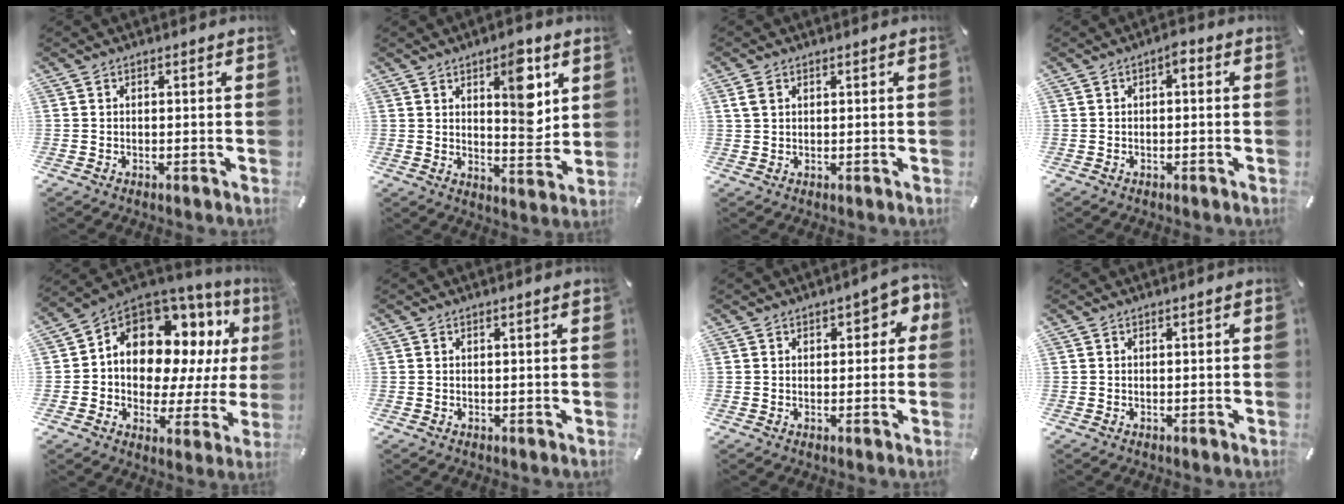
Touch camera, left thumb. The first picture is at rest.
{"total": 11.3, "force": [5.2, 5.2, 8.5], "torque": [-0.100, -0.033, 0.082]}
{"total": 2.1, "force": [0.9, 1.5, 1.0], "torque": [-0.024, 0.005, 0.015]}
{"total": 2.0, "force": [-0.1, 0.9, 1.8], "torque": [-0.031, 0.008, -0.008]}
{"total": 12.9, "force": [4.8, 9.7, 7.0], "torque": [-0.121, -0.049, 0.089]}
{"total": 1.1, "force": [0.4, 0.1, 1.1], "torque": [-0.019, 0.000, 0.006]}
{"total": 5.1, "force": [1.7, 2.9, 3.8], "torque": [-0.037, -0.002, 0.020]}
{"total": 0.6, "force": [0.1, 0.1, 0.6], "torque": [-0.009, 0.000, 0.001]}